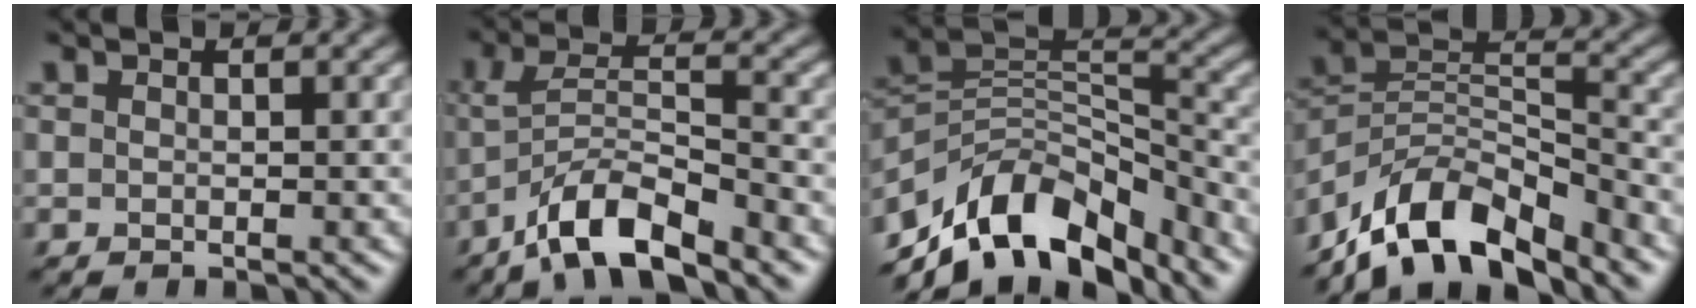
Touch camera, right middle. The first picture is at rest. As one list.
[{"total": 6.5, "force": [-4.5, 1.6, 4.3], "torque": [-0.079, 0.003, -0.086]}, {"total": 10.6, "force": [-7.9, 4.9, 5.2], "torque": [-0.079, 0.008, -0.151]}, {"total": 10.2, "force": [-8.0, 3.8, 5.2], "torque": [-0.076, 0.004, -0.161]}]